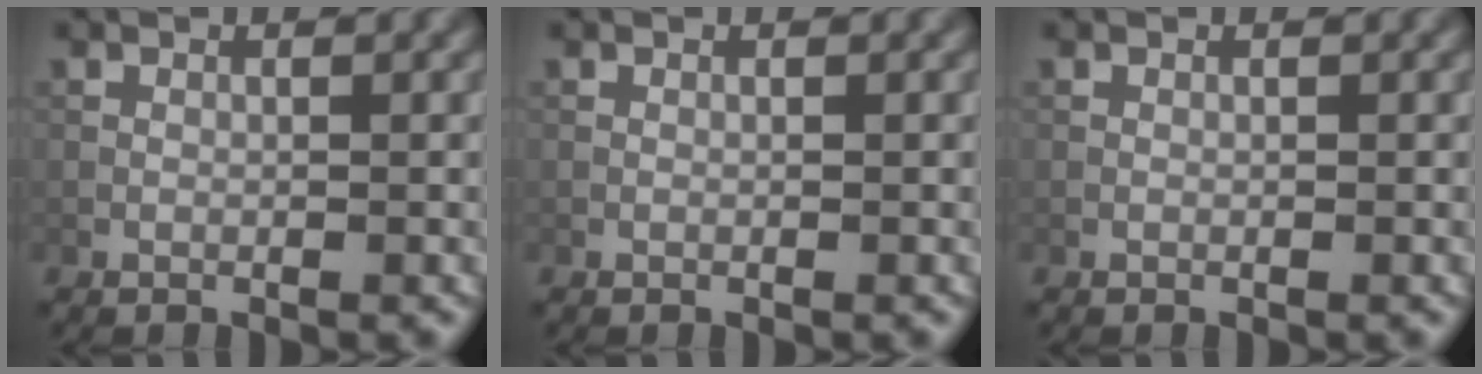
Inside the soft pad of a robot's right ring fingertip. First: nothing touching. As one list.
[{"total": 0.0}, {"total": 0.0}]